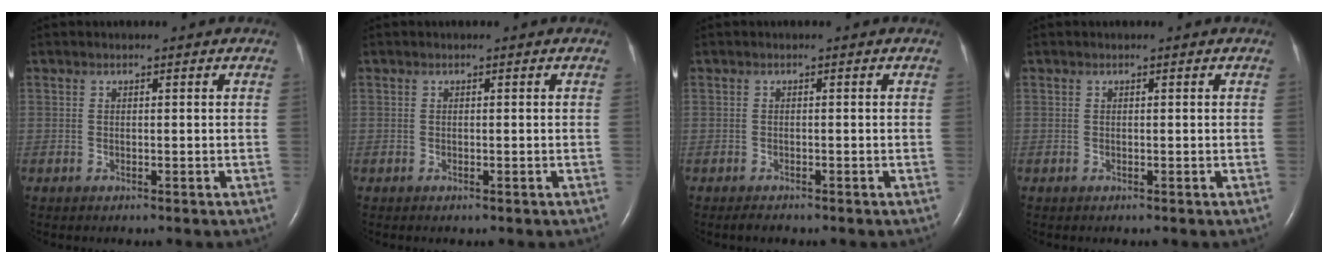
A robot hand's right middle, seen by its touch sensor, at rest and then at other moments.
{"total": 0.0}
{"total": 0.9, "force": [-0.8, 0.2, 0.4], "torque": [-0.014, -0.003, -0.011]}
{"total": 0.0}